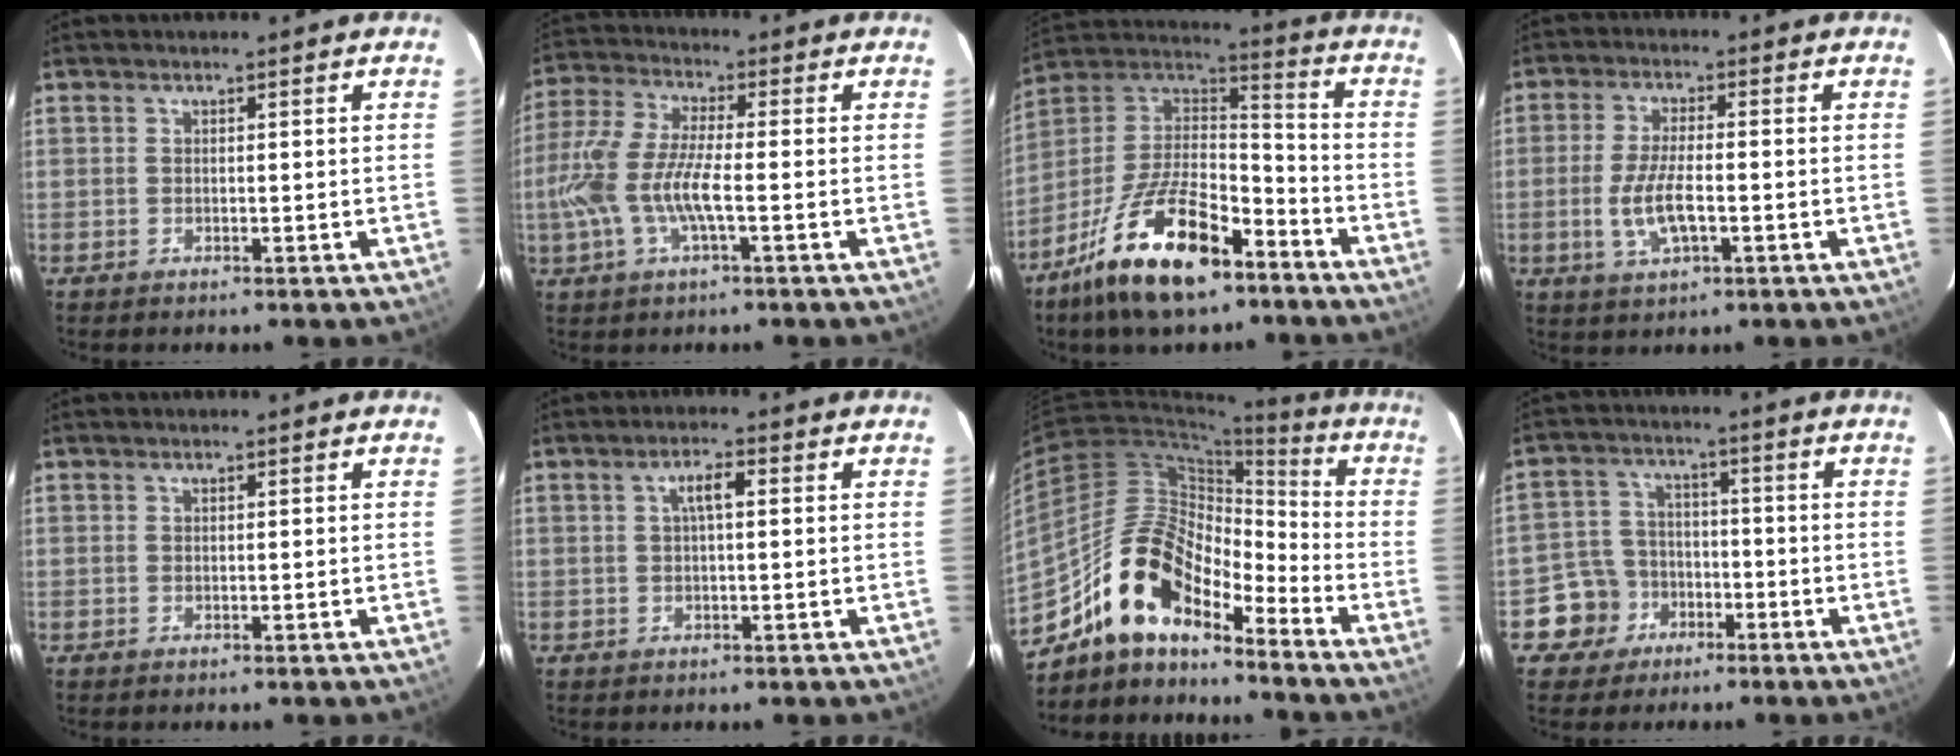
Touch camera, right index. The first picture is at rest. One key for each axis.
{"total": 12.4, "fx": -2.6, "fy": 2.9, "fz": 11.7, "tx": -0.255, "ty": -0.003, "tz": -0.052}
{"total": 21.0, "fx": -12.7, "fy": 8.7, "fz": 14.3, "tx": -0.282, "ty": -0.007, "tz": -0.223}
{"total": 7.8, "fx": -1.9, "fy": 2.7, "fz": 7.1, "tx": -0.144, "ty": -0.008, "tz": -0.035}
{"total": 0.0}
{"total": 3.3, "fx": 0.7, "fy": 0.8, "fz": 3.1, "tx": -0.059, "ty": 0.010, "tz": 0.014}
{"total": 14.3, "fx": -11.4, "fy": 5.2, "fz": 7.1, "tx": -0.129, "ty": 0.020, "tz": -0.221}
{"total": 7.5, "fx": -3.9, "fy": 6.3, "fz": 0.7, "tx": -0.040, "ty": 0.029, "tz": -0.063}